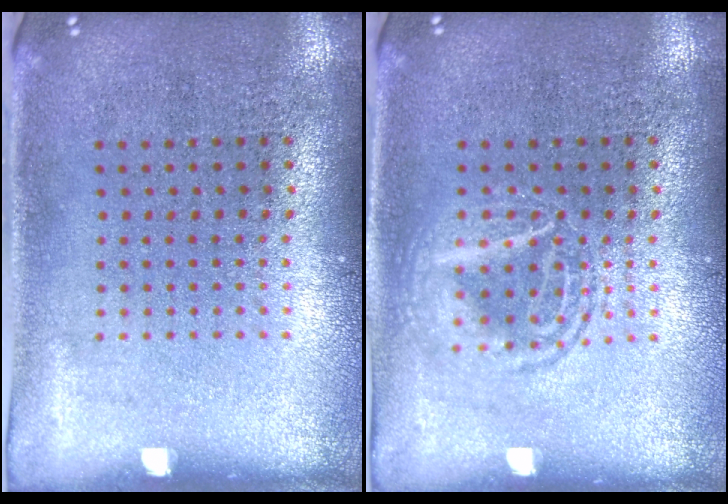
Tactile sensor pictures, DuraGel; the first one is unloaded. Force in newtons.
{"total": 2.4, "press": 2.4, "slide": 0.2}